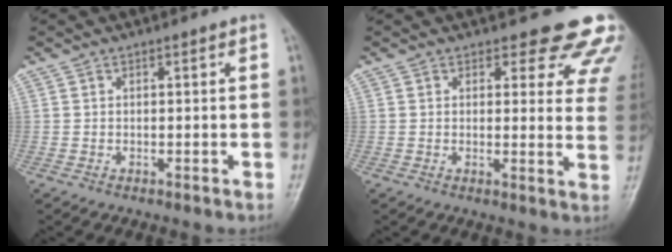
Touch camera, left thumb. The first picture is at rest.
{"total": 12.6, "force": [10.8, 4.9, 4.2], "torque": [0.009, -0.070, 0.093]}